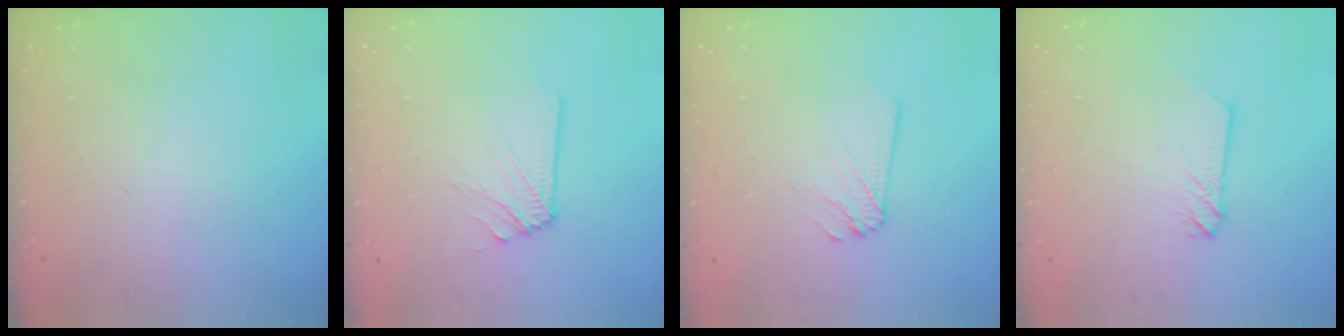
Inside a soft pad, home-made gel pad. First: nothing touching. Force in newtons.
{"total": 2.9, "press": 2.8, "slide": 0.5}
{"total": 2.2, "press": 2.2, "slide": 0.1}
{"total": 2.4, "press": 2.4, "slide": 0.2}